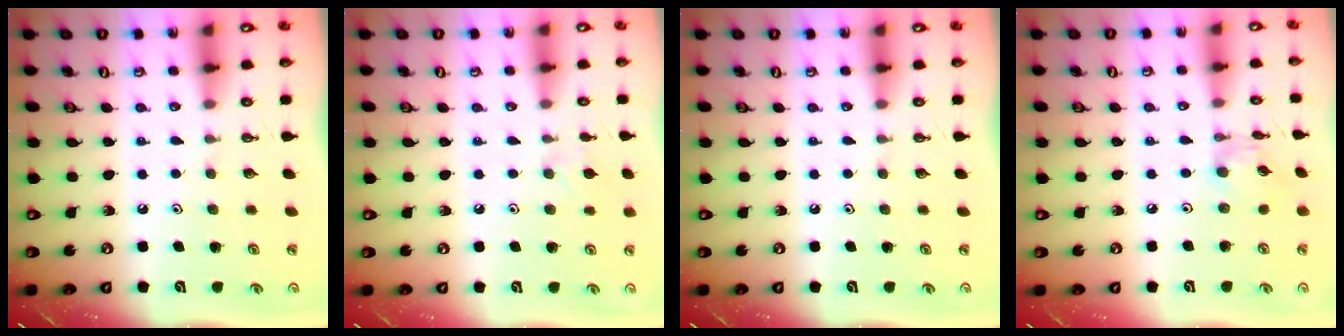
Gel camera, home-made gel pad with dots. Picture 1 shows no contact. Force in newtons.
{"total": 5.3, "press": 5.2, "slide": 0.9}
{"total": 0.0}
{"total": 3.0, "press": 3.0, "slide": 0.1}